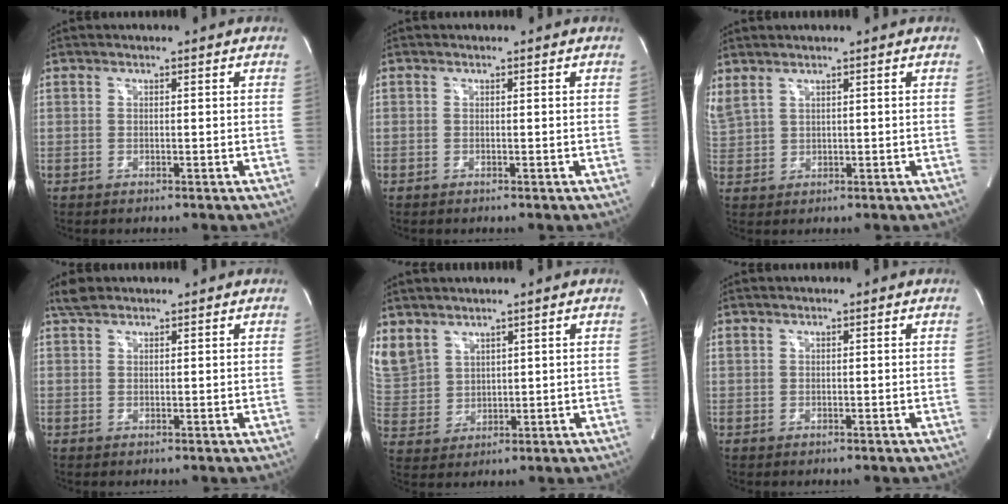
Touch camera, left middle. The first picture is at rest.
{"total": 0.0}
{"total": 3.7, "force": [3.0, 1.4, 1.8], "torque": [-0.056, 0.008, 0.074]}
{"total": 2.5, "force": [2.1, 0.9, 0.9], "torque": [-0.023, 0.013, 0.043]}
{"total": 13.4, "force": [8.5, 9.2, 4.7], "torque": [-0.164, 0.021, 0.195]}
{"total": 0.0}